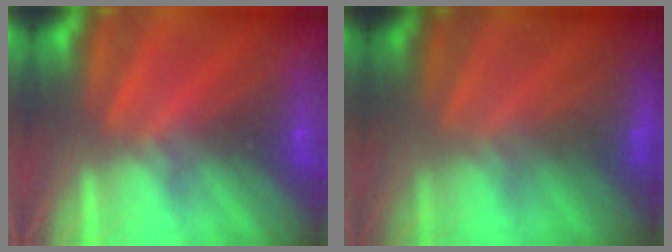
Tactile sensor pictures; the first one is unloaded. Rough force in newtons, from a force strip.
{"total": 2.9}